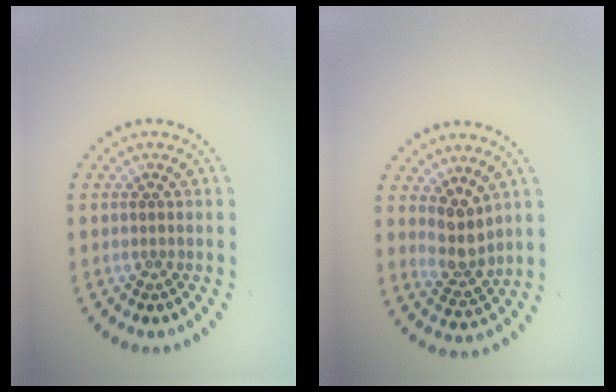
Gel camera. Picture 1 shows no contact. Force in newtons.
{"total": 2.9, "press": 2.4, "slide": 1.7}